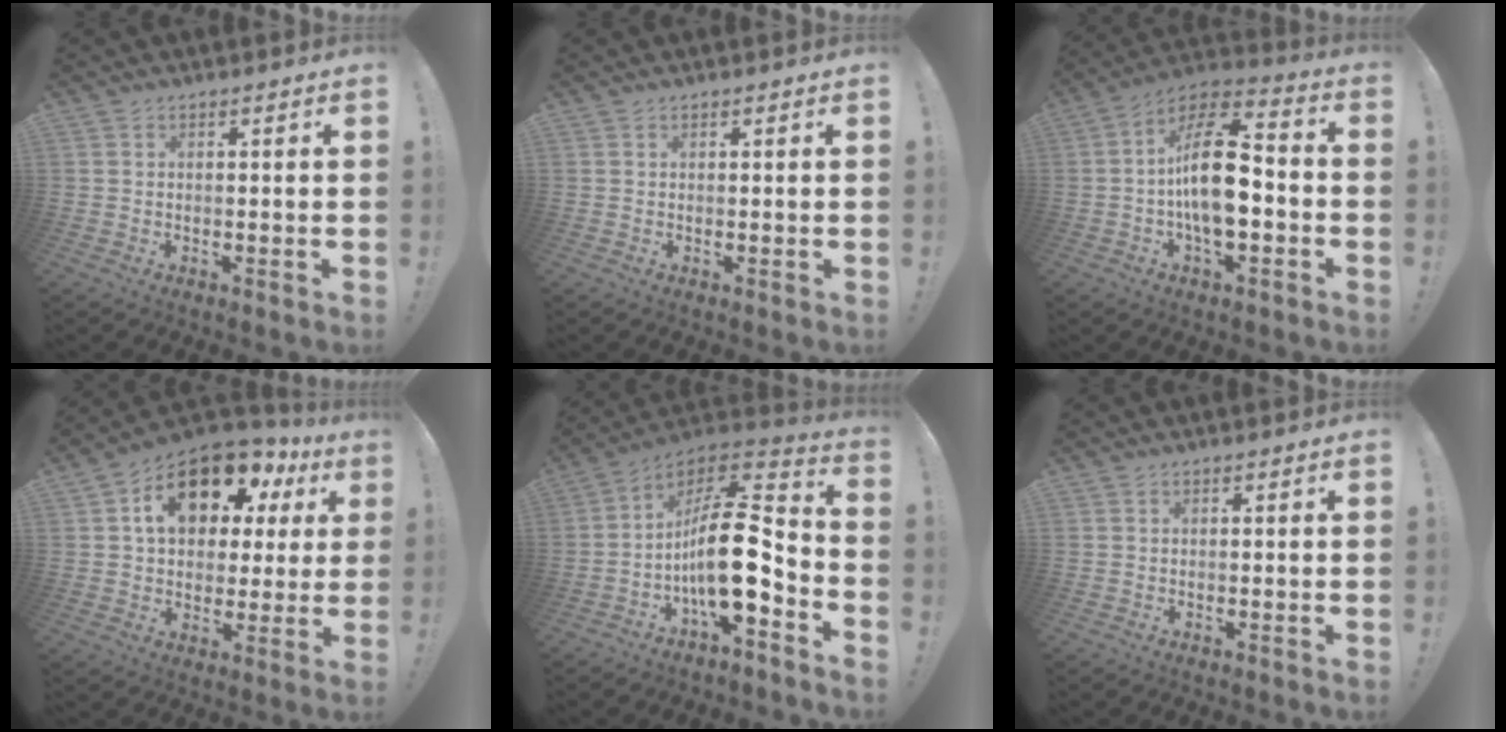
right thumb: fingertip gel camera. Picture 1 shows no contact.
{"total": 0.0}
{"total": 18.2, "force": [-1.9, 8.9, 15.7], "torque": [-0.268, 0.016, -0.035]}
{"total": 16.6, "force": [7.6, 10.1, 10.7], "torque": [-0.167, -0.030, 0.135]}
{"total": 19.3, "force": [-3.7, 6.9, 17.6], "torque": [-0.316, 0.014, -0.060]}
{"total": 0.0}